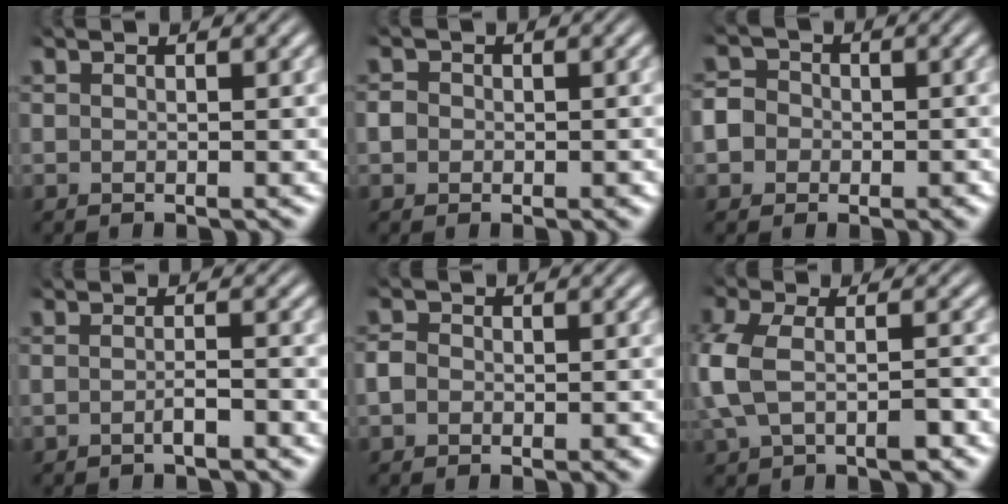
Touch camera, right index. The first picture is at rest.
{"total": 1.7, "force": [-0.4, 1.6, 0.5], "torque": [-0.017, -0.004, -0.008]}
{"total": 5.7, "force": [-0.8, 5.3, 1.8], "torque": [-0.046, -0.008, -0.023]}
{"total": 1.3, "force": [-1.0, 0.3, 0.7], "torque": [-0.008, 0.002, -0.021]}
{"total": 1.8, "force": [-0.7, 1.5, 0.7], "torque": [-0.023, -0.006, -0.010]}
{"total": 4.9, "force": [-1.0, 3.2, 3.5], "torque": [-0.100, -0.008, -0.012]}